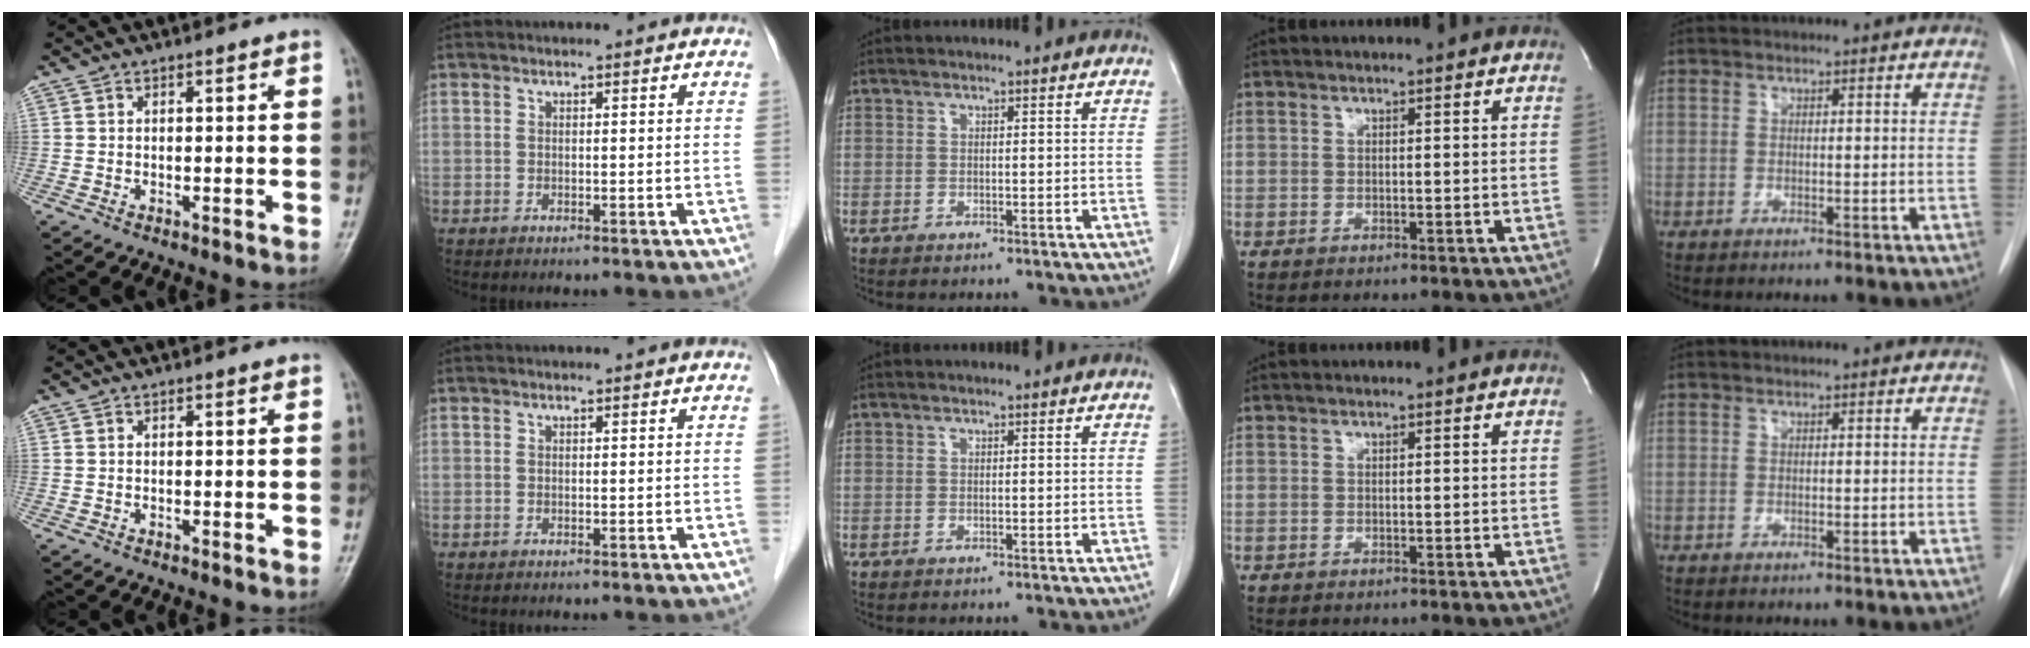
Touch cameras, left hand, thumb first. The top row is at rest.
{}